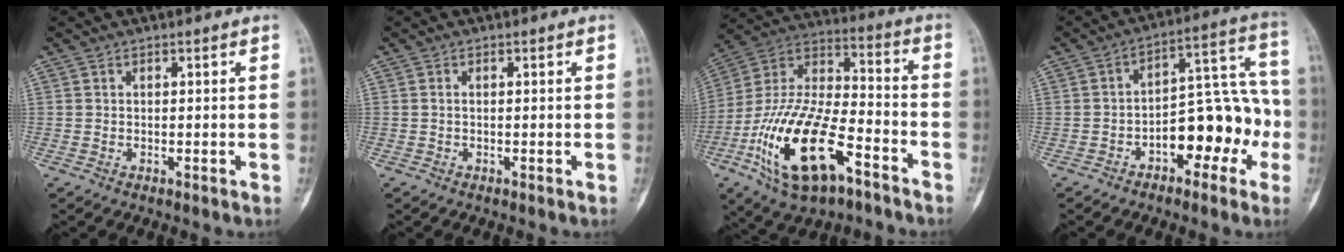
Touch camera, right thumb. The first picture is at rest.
{"total": 0.5, "force": [-0.1, 0.3, 0.4], "torque": [-0.007, 0.001, -0.004]}
{"total": 23.7, "force": [-10.8, 10.5, 18.2], "torque": [-0.368, 0.055, -0.190]}
{"total": 13.9, "force": [-4.6, 7.6, 10.7], "torque": [-0.112, 0.068, -0.068]}